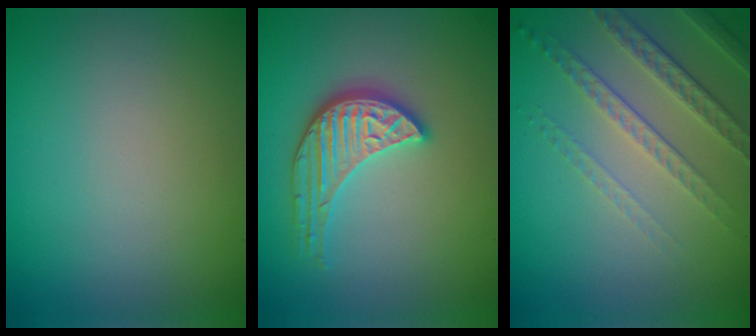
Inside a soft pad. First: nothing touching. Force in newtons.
{"total": 3.9, "press": 3.5, "slide": 1.7}
{"total": 4.7, "press": 3.1, "slide": 3.4}